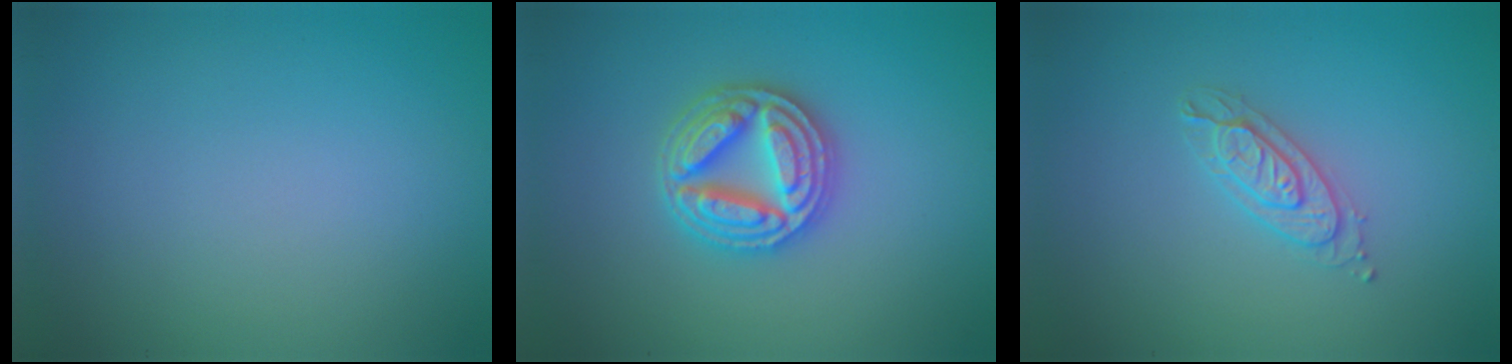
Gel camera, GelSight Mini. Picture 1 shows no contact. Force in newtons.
{"total": 5.0, "press": 5.0, "slide": 0.8}
{"total": 2.2, "press": 2.2, "slide": 0.3}